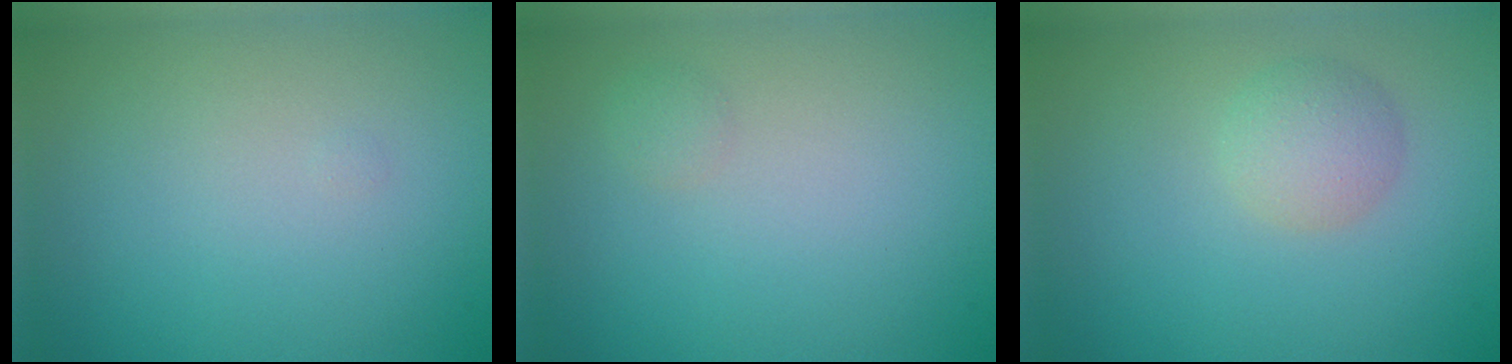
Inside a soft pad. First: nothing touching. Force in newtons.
{"total": 0.7, "press": 0.7, "slide": 0.0}
{"total": 2.3, "press": 2.3, "slide": 0.1}